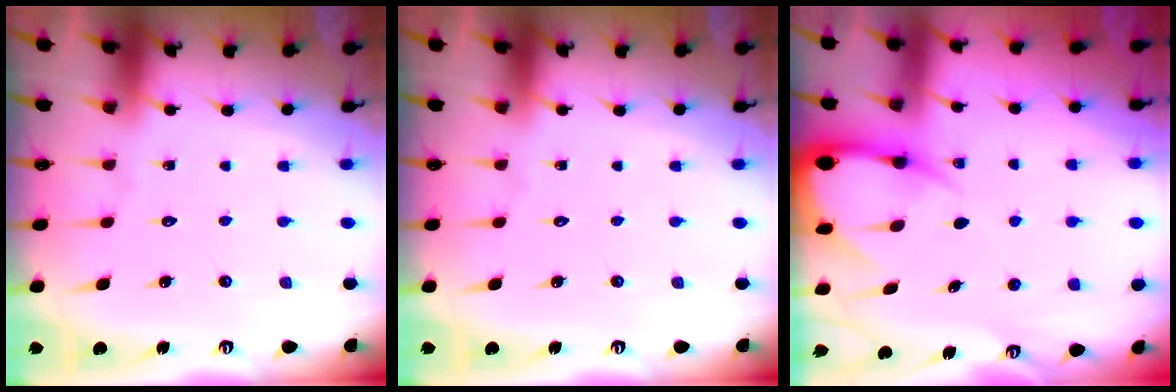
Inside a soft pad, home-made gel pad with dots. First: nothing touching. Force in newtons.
{"total": 0.0}
{"total": 8.1, "press": 8.0, "slide": 0.9}